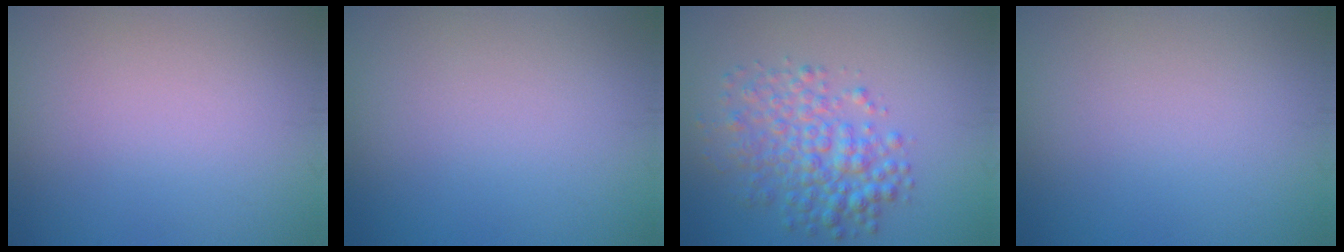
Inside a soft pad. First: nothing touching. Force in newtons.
{"total": 0.0}
{"total": 4.5, "press": 4.5, "slide": 0.1}
{"total": 0.0}